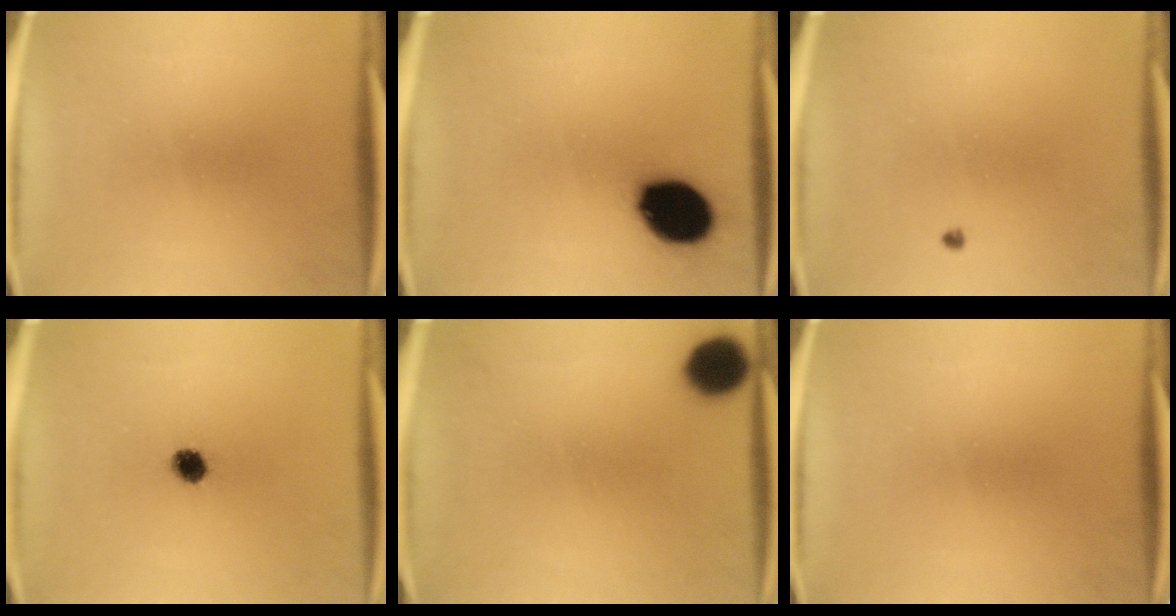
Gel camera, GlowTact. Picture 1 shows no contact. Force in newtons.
{"total": 14.7}
{"total": 0.7}
{"total": 3.9}
{"total": 4.1}
{"total": 0.0}